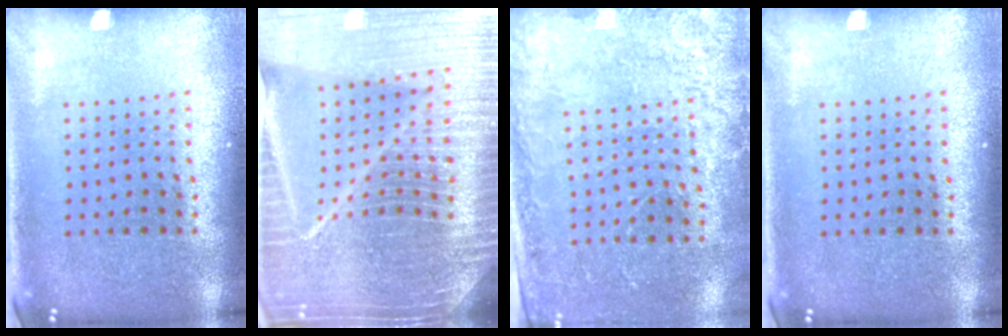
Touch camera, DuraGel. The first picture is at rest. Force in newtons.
{"total": 6.9, "press": 5.9, "slide": 3.6}
{"total": 2.5, "press": 2.3, "slide": 0.8}
{"total": 0.0}